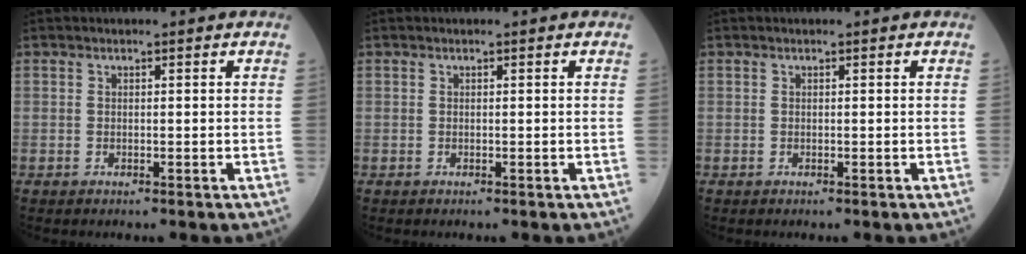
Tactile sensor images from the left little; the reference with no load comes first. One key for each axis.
{"total": 0.0}
{"total": 0.0}